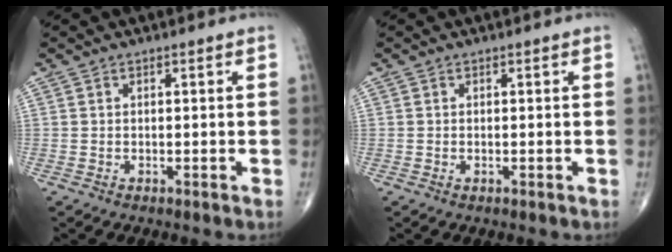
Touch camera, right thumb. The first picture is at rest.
{"total": 0.0}